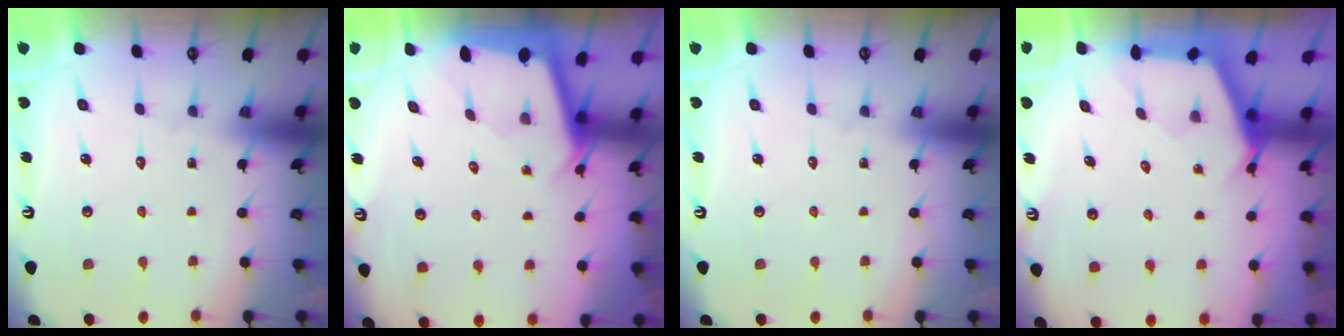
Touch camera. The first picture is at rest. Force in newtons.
{"total": 2.1, "press": 2.1, "slide": 0.2}
{"total": 0.0}
{"total": 2.6, "press": 2.5, "slide": 0.4}